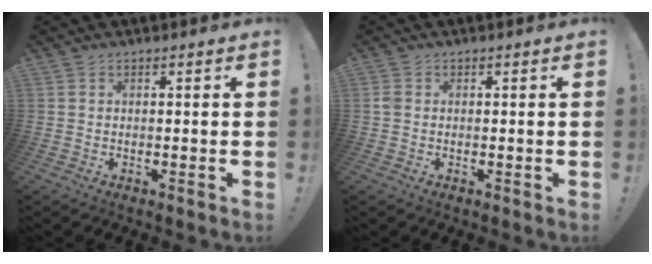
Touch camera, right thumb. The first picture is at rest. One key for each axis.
{"total": 1.6, "fx": -0.1, "fy": 1.3, "fz": 1.0, "tx": -0.018, "ty": 0.006, "tz": -0.002}